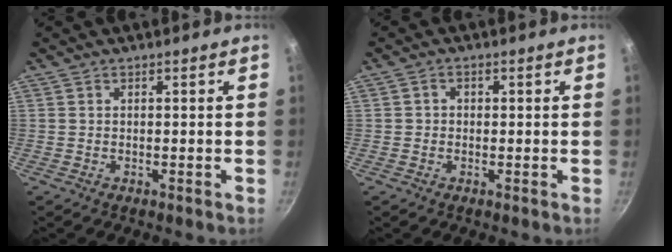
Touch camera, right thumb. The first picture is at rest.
{"total": 1.5, "force": [-0.1, 1.3, 0.6], "torque": [-0.006, 0.003, -0.004]}